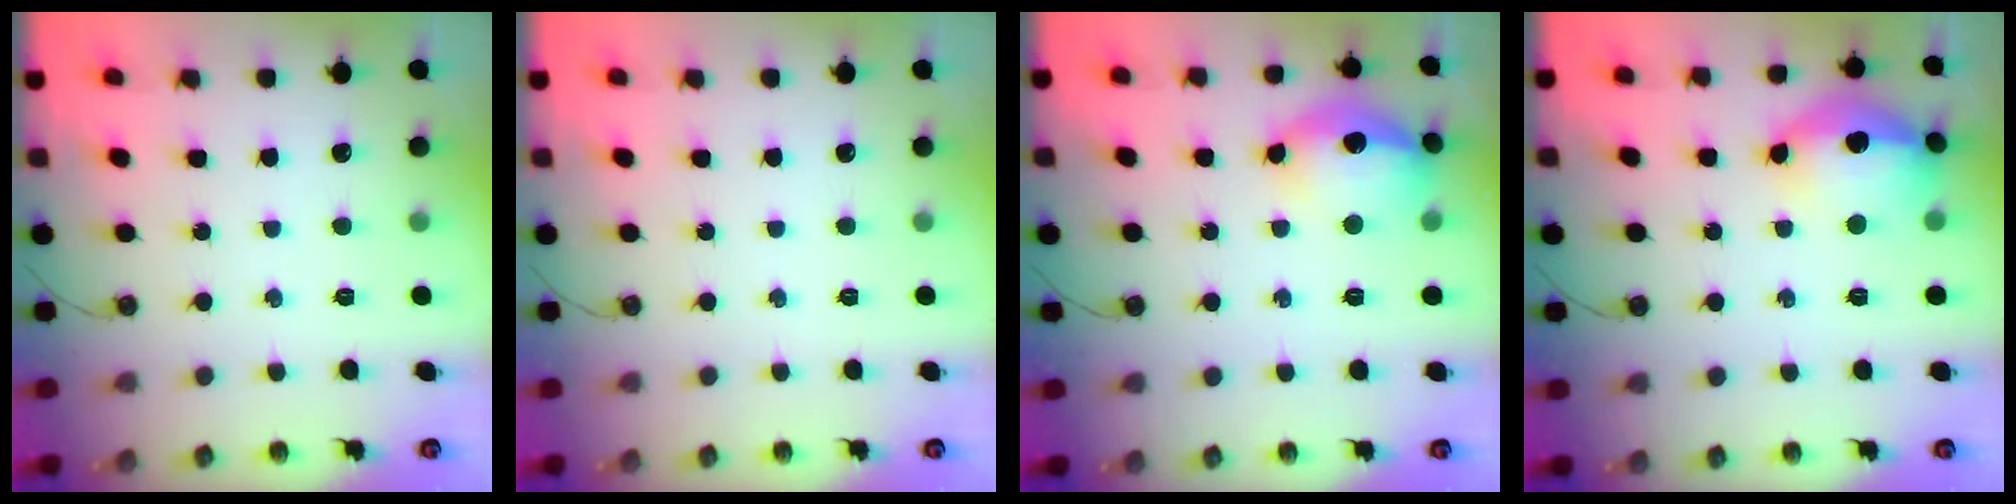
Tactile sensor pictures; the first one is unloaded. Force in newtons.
{"total": 0.0}
{"total": 15.8, "press": 15.7, "slide": 1.3}
{"total": 15.4, "press": 15.3, "slide": 1.9}